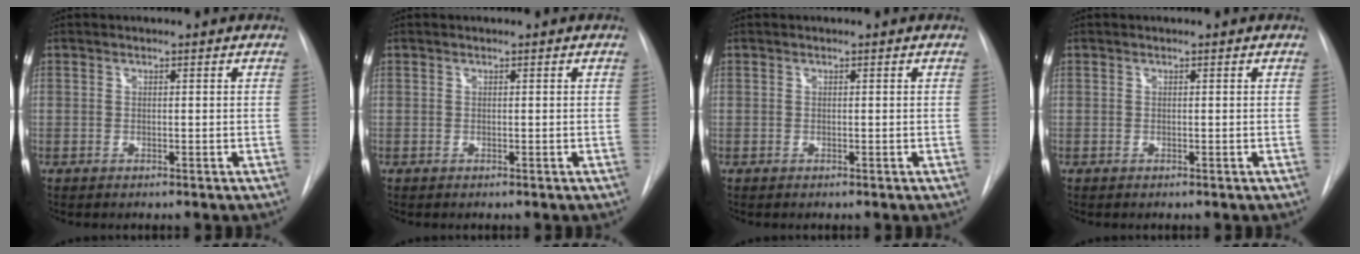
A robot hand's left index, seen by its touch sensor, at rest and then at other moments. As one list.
[{"total": 0.0}, {"total": 0.0}, {"total": 0.0}]